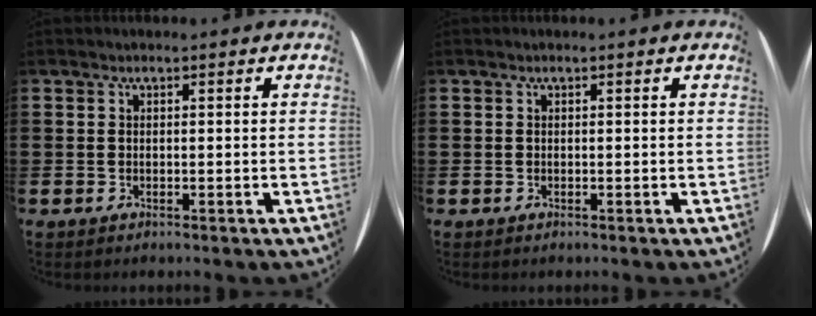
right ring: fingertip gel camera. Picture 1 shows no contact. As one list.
[{"total": 0.0}]